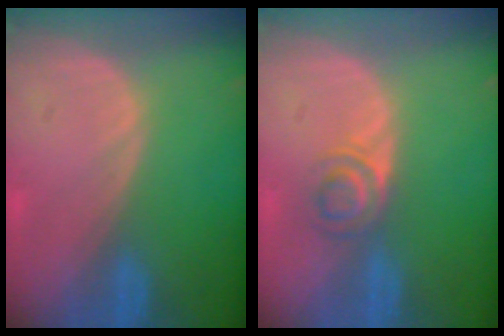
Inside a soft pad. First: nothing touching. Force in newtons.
{"total": 3.5, "press": 3.4, "slide": 0.9}